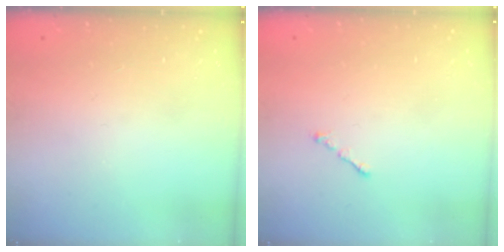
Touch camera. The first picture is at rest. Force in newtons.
{"total": 0.7, "press": 0.5, "slide": 0.5}